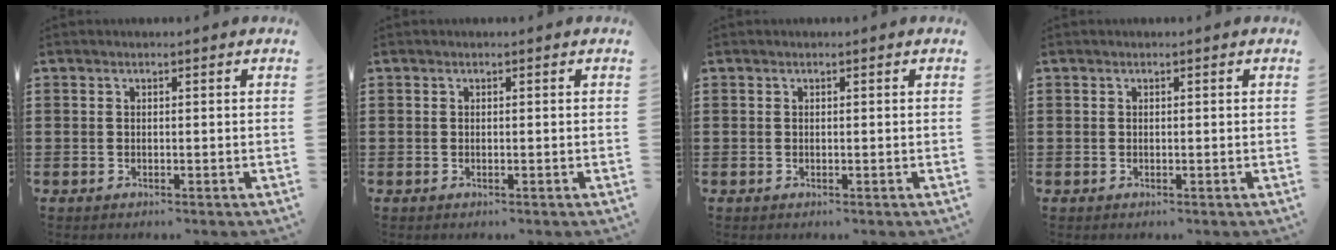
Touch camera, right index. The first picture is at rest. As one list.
[{"total": 0.0}, {"total": 0.0}, {"total": 0.0}]